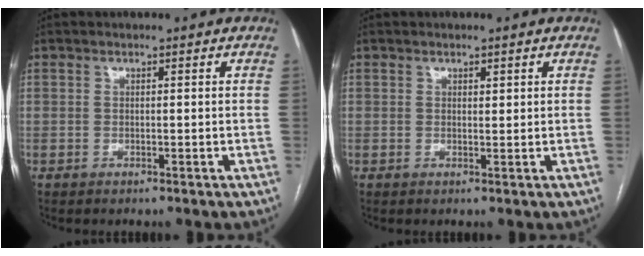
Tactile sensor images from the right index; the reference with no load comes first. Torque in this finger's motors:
{"motor_torque": [-0.01, 0.28, -0.06, 0.00]}